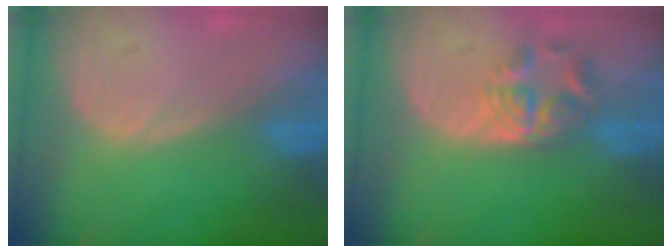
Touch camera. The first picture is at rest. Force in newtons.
{"total": 5.9, "press": 4.8, "slide": 3.4}